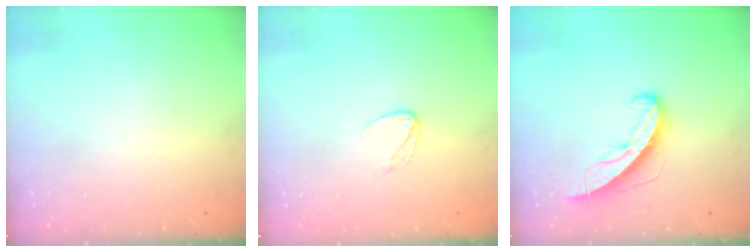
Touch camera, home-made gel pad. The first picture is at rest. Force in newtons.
{"total": 3.9, "press": 3.9, "slide": 0.4}
{"total": 8.9, "press": 8.9, "slide": 0.2}